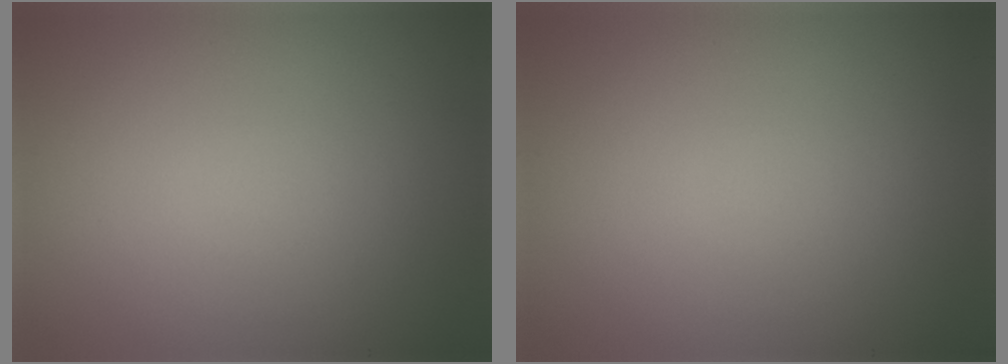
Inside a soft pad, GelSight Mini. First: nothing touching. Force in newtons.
{"total": 0.0}